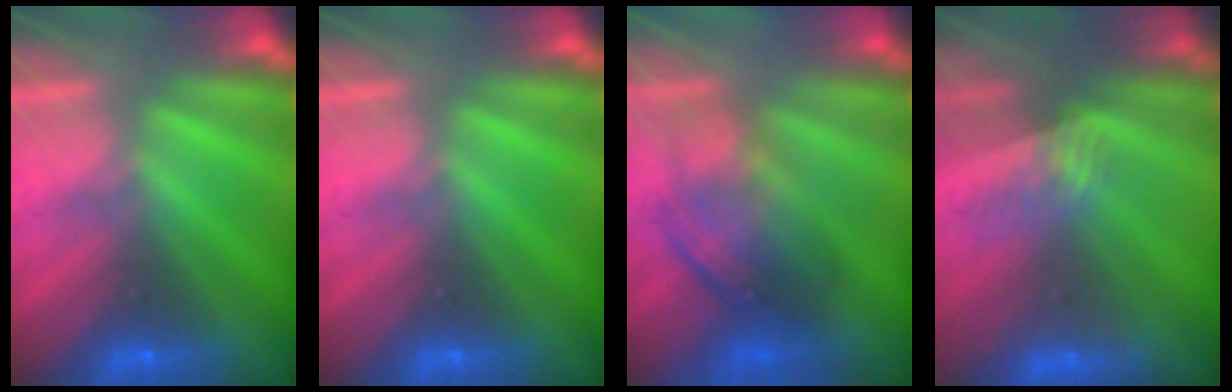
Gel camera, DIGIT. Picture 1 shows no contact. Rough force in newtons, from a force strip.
{"total": 0.0}
{"total": 6.0}
{"total": 3.0}